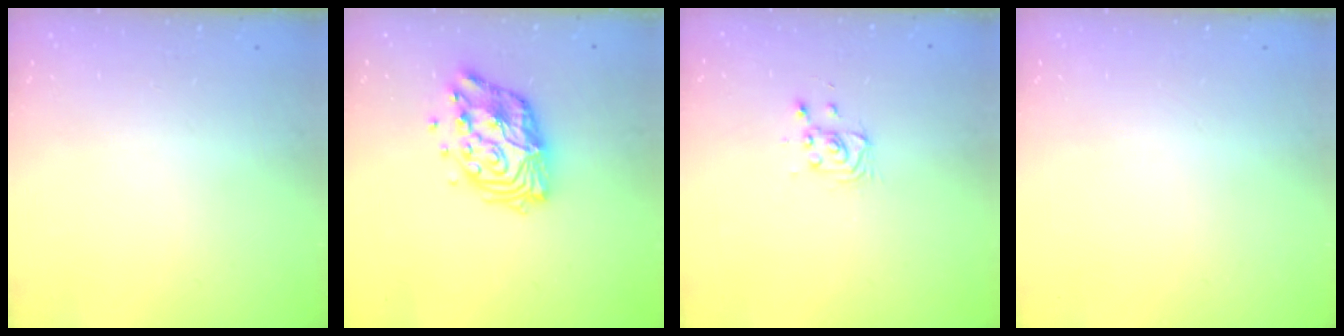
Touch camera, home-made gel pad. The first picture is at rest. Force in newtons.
{"total": 13.3, "press": 13.2, "slide": 1.1}
{"total": 3.0, "press": 3.0, "slide": 0.2}
{"total": 0.0}